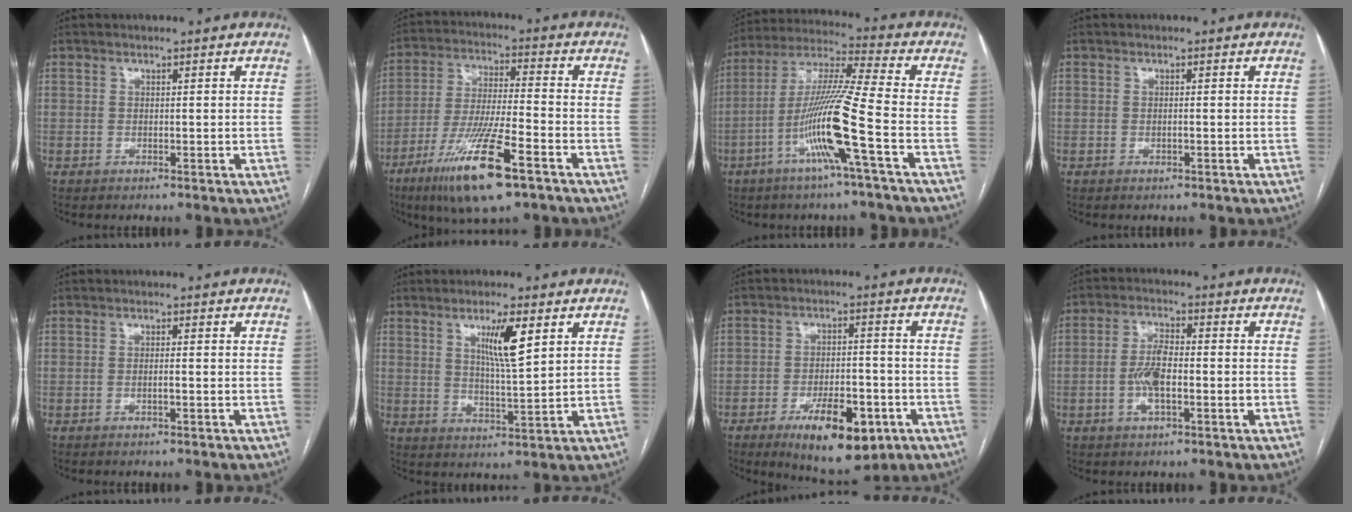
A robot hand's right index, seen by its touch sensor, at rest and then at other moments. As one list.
[{"total": 15.1, "force": [-8.4, 1.7, 12.4], "torque": [-0.250, -0.031, -0.150]}, {"total": 13.7, "force": [-5.0, -1.5, 12.7], "torque": [-0.251, -0.002, -0.101]}, {"total": 0.5, "force": [-0.1, 0.1, 0.5], "torque": [-0.010, 0.000, 0.000]}, {"total": 1.0, "force": [-0.3, 0.0, 0.9], "torque": [-0.017, 0.001, -0.005]}, {"total": 7.2, "force": [3.1, 0.4, 6.5], "torque": [-0.116, -0.007, 0.055]}, {"total": 12.5, "force": [-6.3, 4.6, 9.8], "torque": [-0.153, -0.004, -0.089]}, {"total": 6.2, "force": [-1.5, 2.0, 5.7], "torque": [-0.121, 0.007, -0.029]}]